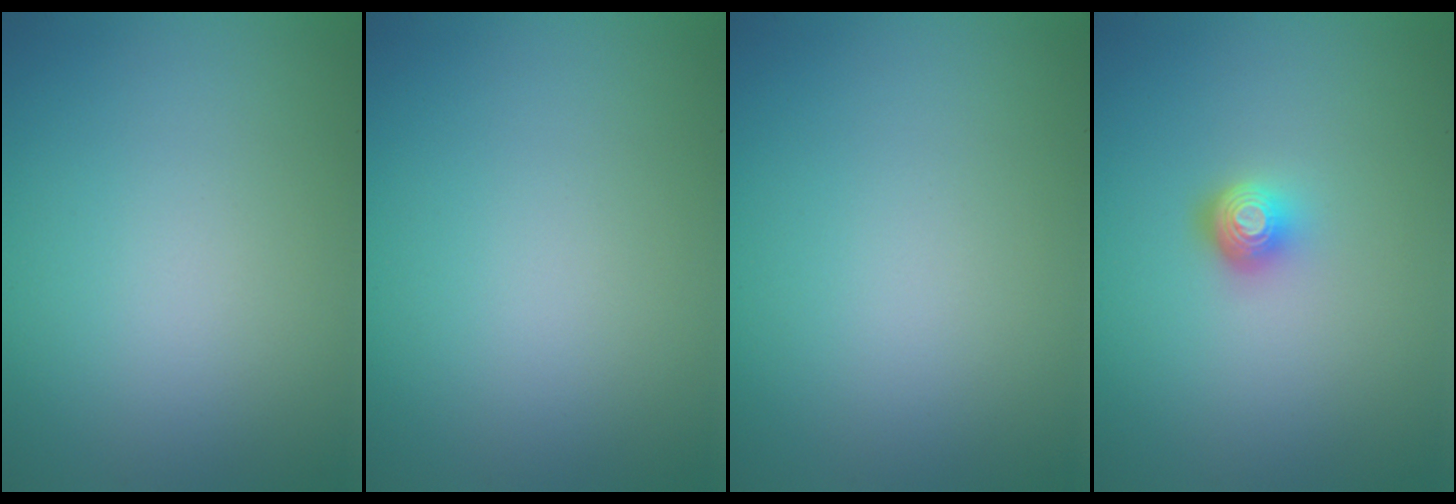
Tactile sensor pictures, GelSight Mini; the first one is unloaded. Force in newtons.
{"total": 0.0}
{"total": 0.0}
{"total": 2.2, "press": 1.4, "slide": 1.7}